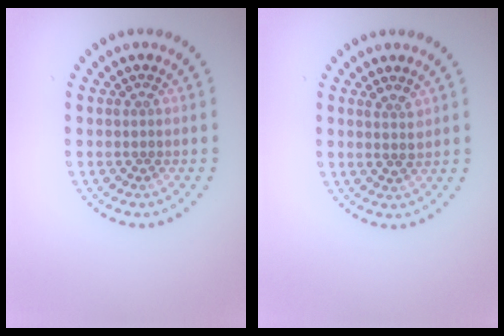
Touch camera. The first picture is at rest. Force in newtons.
{"total": 1.4, "press": 1.3, "slide": 0.6}